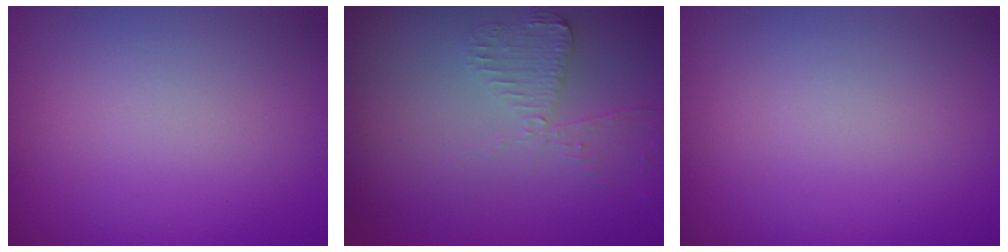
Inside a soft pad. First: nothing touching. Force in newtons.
{"total": 2.4, "press": 2.4, "slide": 0.2}
{"total": 0.0}